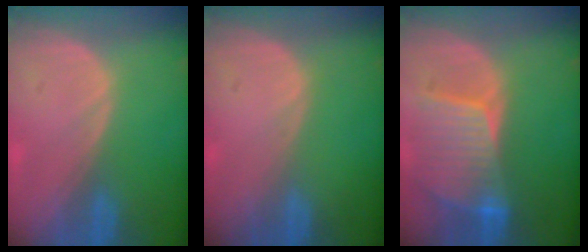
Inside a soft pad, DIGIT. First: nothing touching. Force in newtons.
{"total": 0.0}
{"total": 8.6, "press": 7.8, "slide": 3.8}